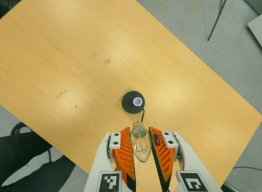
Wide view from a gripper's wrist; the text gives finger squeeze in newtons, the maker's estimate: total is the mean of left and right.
{"total": 11.0, "left": 10.6, "right": 11.4}